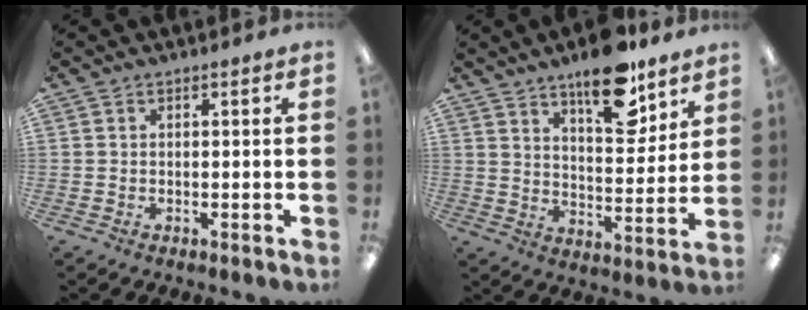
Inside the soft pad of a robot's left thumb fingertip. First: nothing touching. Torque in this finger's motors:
{"motor_torque": [1.74, 1.22, 1.18, -1.05, 0.13]}